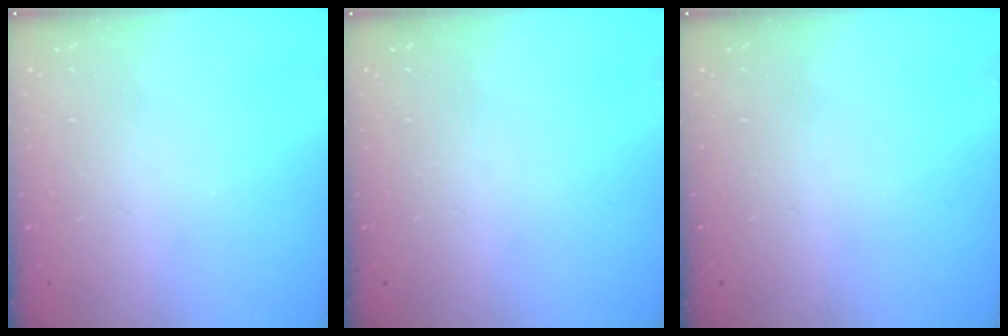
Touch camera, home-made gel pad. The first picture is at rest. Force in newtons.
{"total": 0.0}
{"total": 0.0}